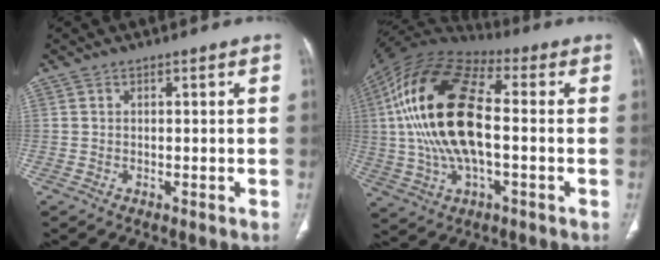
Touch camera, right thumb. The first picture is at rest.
{"total": 22.8, "force": [0.6, 10.7, 20.1], "torque": [-0.409, 0.020, 0.006]}